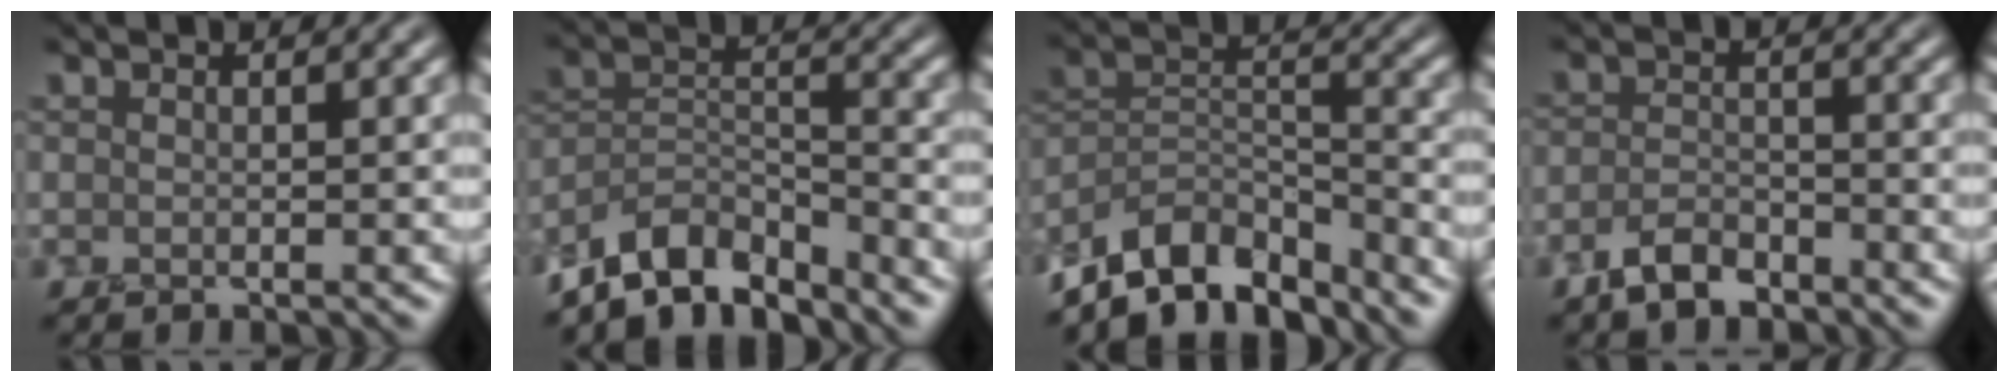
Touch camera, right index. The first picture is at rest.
{"total": 7.1, "force": [-6.0, 2.7, 2.7], "torque": [-0.036, -0.004, -0.117]}
{"total": 8.5, "force": [-6.9, 3.5, 3.5], "torque": [-0.047, 0.002, -0.134]}
{"total": 2.9, "force": [-2.3, 1.2, 1.4], "torque": [-0.027, 0.004, -0.050]}